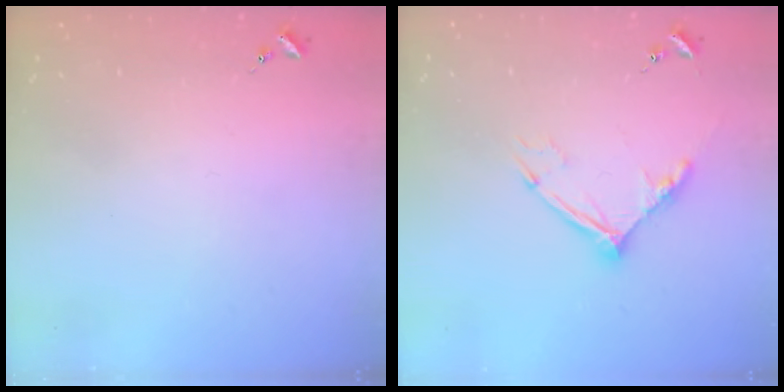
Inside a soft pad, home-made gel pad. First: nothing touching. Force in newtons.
{"total": 12.8, "press": 12.7, "slide": 1.2}